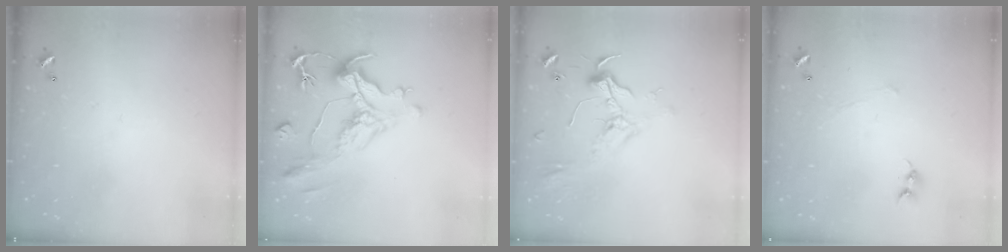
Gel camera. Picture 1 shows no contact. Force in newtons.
{"total": 1.9, "press": 0.9, "slide": 1.7}
{"total": 2.3, "press": 2.2, "slide": 0.7}
{"total": 1.0, "press": 0.8, "slide": 0.6}